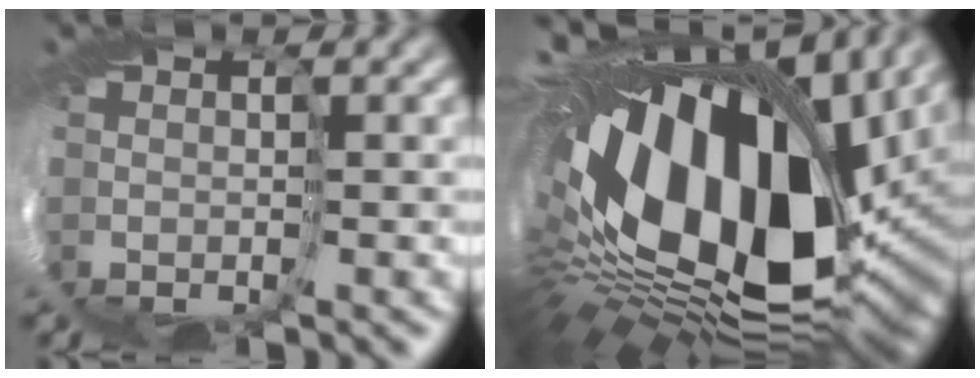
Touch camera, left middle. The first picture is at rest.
{"total": 17.6, "force": [2.9, 10.3, 13.9], "torque": [-0.273, -0.038, 0.057]}